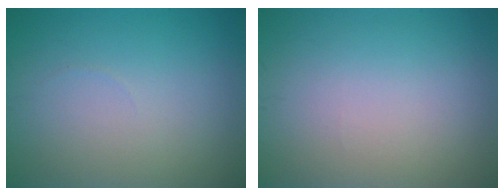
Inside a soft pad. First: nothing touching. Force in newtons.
{"total": 0.0}